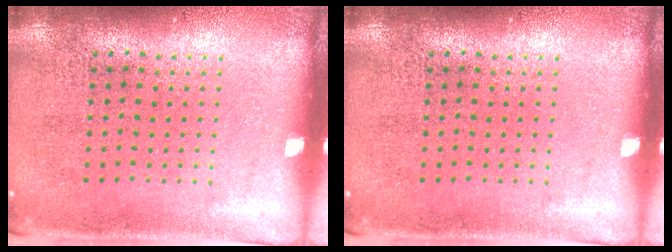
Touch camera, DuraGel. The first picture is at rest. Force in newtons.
{"total": 0.0}